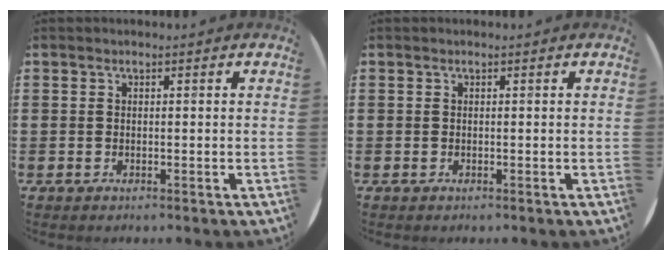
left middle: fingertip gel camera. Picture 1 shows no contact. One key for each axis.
{"total": 0.0}